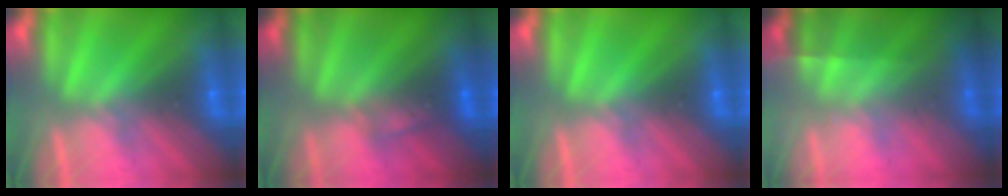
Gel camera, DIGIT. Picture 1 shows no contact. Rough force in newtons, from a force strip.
{"total": 2.3}
{"total": 0.0}
{"total": 1.8}